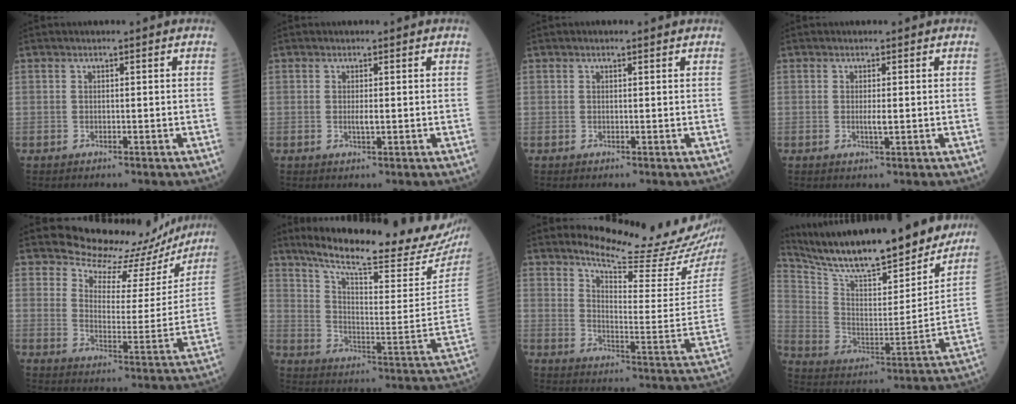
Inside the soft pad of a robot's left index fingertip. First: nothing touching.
{"total": 1.1, "force": [0.0, 0.2, 1.0], "torque": [-0.016, -0.003, 0.000]}
{"total": 0.8, "force": [0.6, 0.4, 0.4], "torque": [-0.008, 0.007, 0.005]}
{"total": 1.2, "force": [-0.1, 0.2, 1.2], "torque": [-0.019, -0.003, -0.001]}
{"total": 15.8, "force": [14.8, 5.1, 2.3], "torque": [-0.012, -0.037, 0.173]}
{"total": 25.9, "force": [22.4, 2.6, 12.9], "torque": [-0.198, -0.068, 0.298]}
{"total": 16.4, "force": [15.2, 0.3, 6.1], "torque": [-0.090, -0.097, 0.194]}
{"total": 26.8, "force": [23.2, 4.6, 12.6], "torque": [-0.215, -0.027, 0.344]}